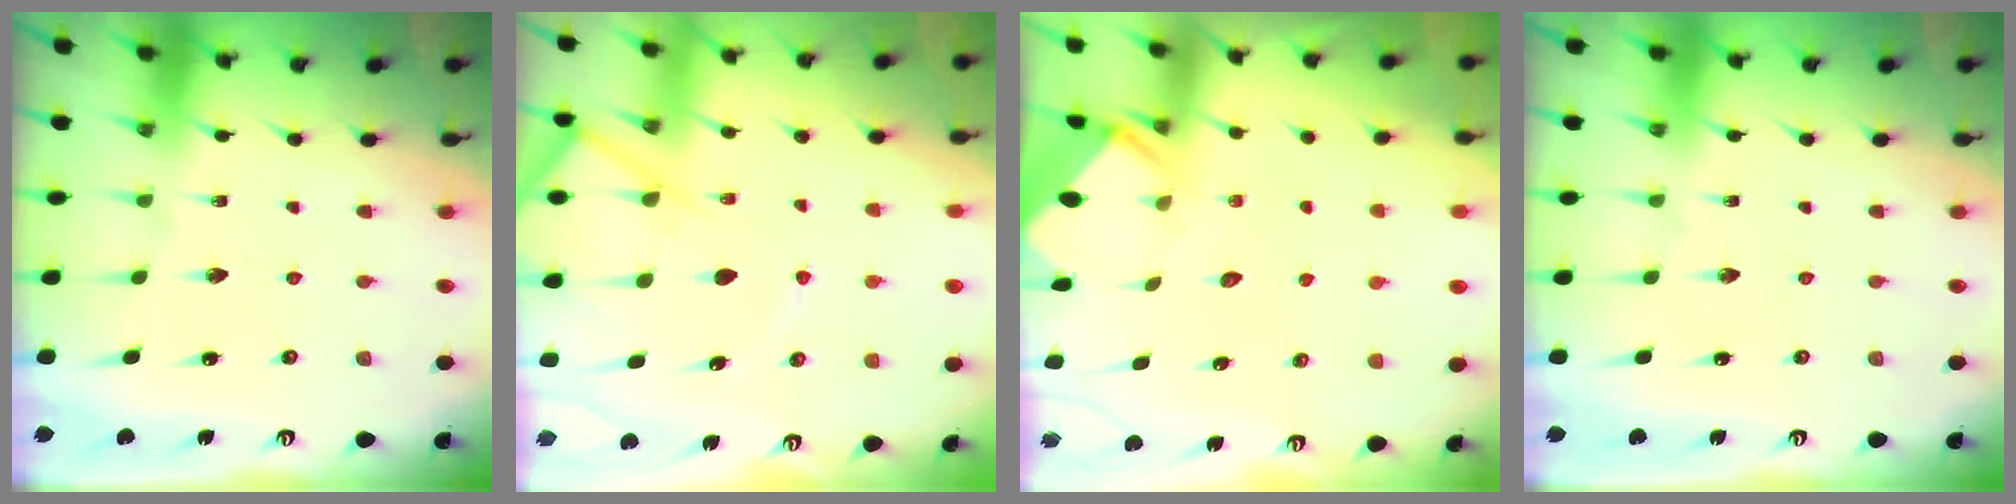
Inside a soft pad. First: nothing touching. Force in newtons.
{"total": 8.4, "press": 8.4, "slide": 1.1}
{"total": 3.9, "press": 3.9, "slide": 0.4}
{"total": 0.0}